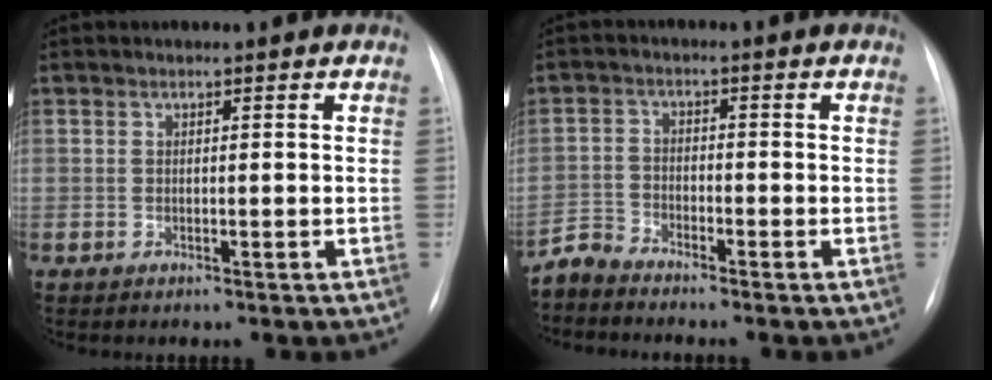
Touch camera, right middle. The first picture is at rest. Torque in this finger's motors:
{"motor_torque": [0.00, -0.04, -0.01, -0.01]}